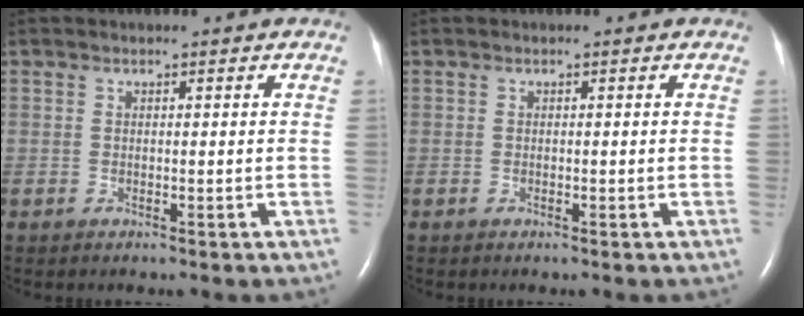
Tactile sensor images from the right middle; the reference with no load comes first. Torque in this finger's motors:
{"motor_torque": [-0.21, 0.07, -0.02, 0.01]}